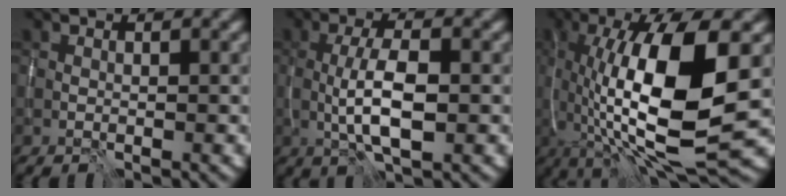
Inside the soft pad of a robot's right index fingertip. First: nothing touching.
{"total": 4.8, "force": [-0.6, 1.5, 4.5], "torque": [-0.091, -0.001, -0.011]}
{"total": 12.9, "force": [-0.9, 3.9, 12.3], "torque": [-0.210, -0.007, -0.014]}